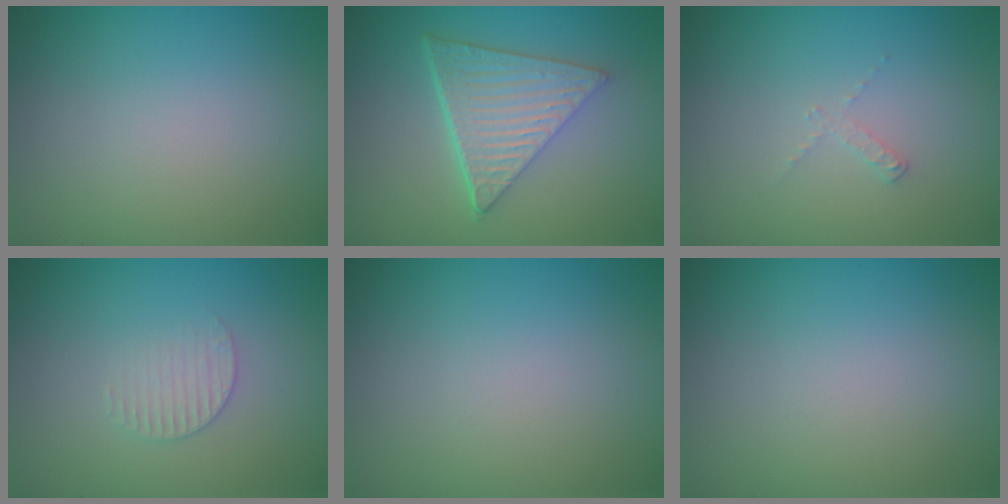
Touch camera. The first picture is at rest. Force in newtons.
{"total": 6.4, "press": 4.4, "slide": 4.6}
{"total": 0.8, "press": 0.8, "slide": 0.1}
{"total": 1.5, "press": 1.5, "slide": 0.4}
{"total": 0.0}
{"total": 0.0}